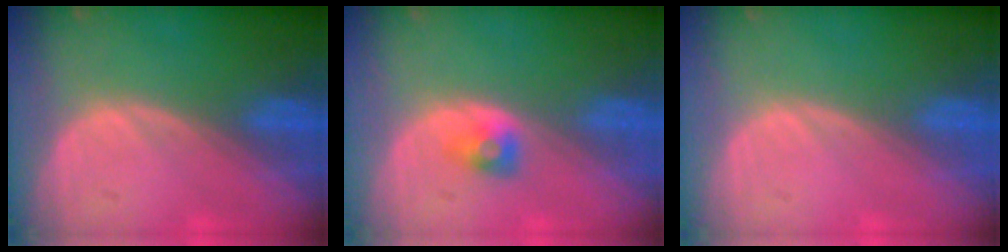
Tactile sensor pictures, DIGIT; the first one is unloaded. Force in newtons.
{"total": 2.0, "press": 2.0, "slide": 0.3}
{"total": 0.0}